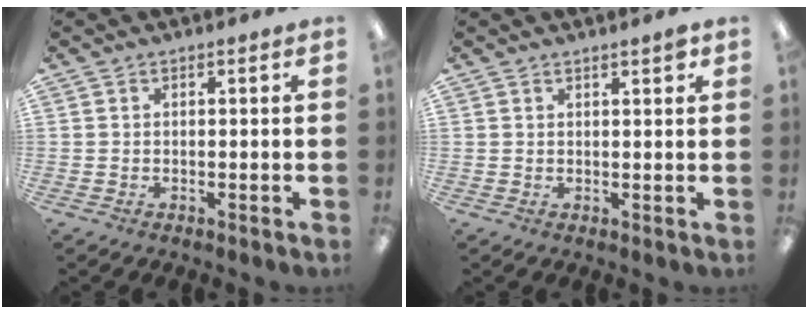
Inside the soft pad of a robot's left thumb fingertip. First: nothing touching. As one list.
[{"total": 1.9, "force": [1.5, 0.2, 1.1], "torque": [-0.008, -0.007, 0.023]}]